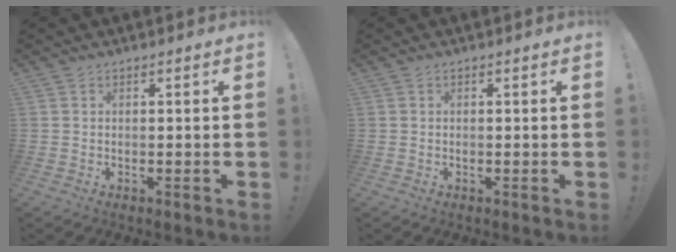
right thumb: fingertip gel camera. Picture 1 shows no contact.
{"total": 0.0}